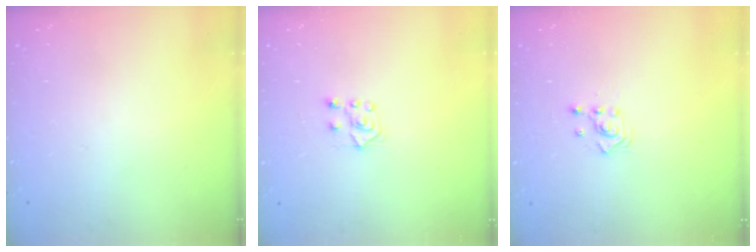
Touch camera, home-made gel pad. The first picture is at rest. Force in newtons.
{"total": 6.0, "press": 6.0, "slide": 0.4}
{"total": 2.3, "press": 2.3, "slide": 0.3}